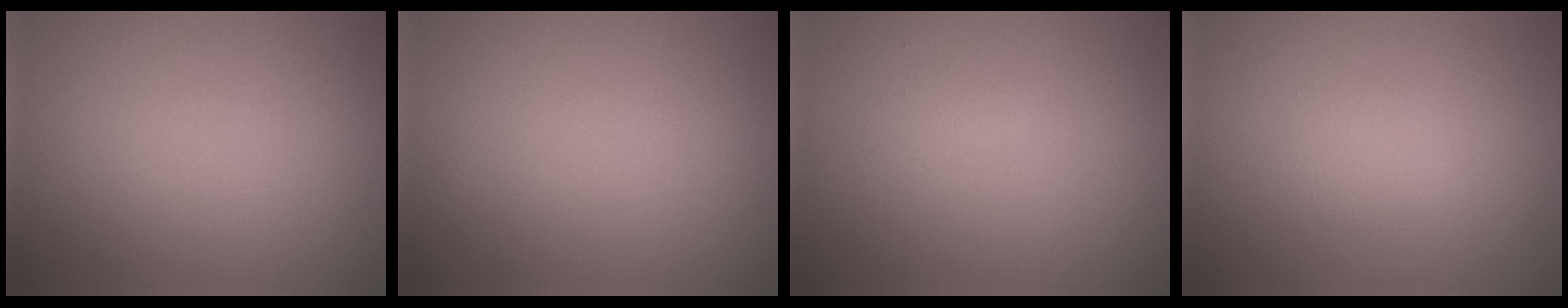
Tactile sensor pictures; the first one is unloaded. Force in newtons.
{"total": 0.0}
{"total": 0.8, "press": 0.8, "slide": 0.0}
{"total": 1.0, "press": 1.0, "slide": 0.0}